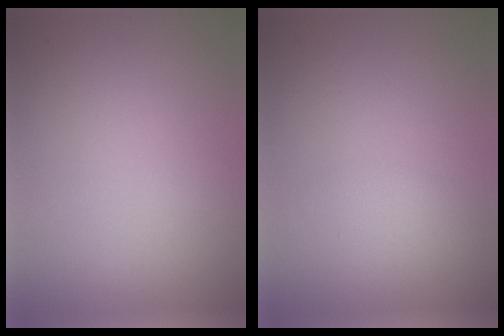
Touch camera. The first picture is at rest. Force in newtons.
{"total": 1.2, "press": 1.2, "slide": 0.1}